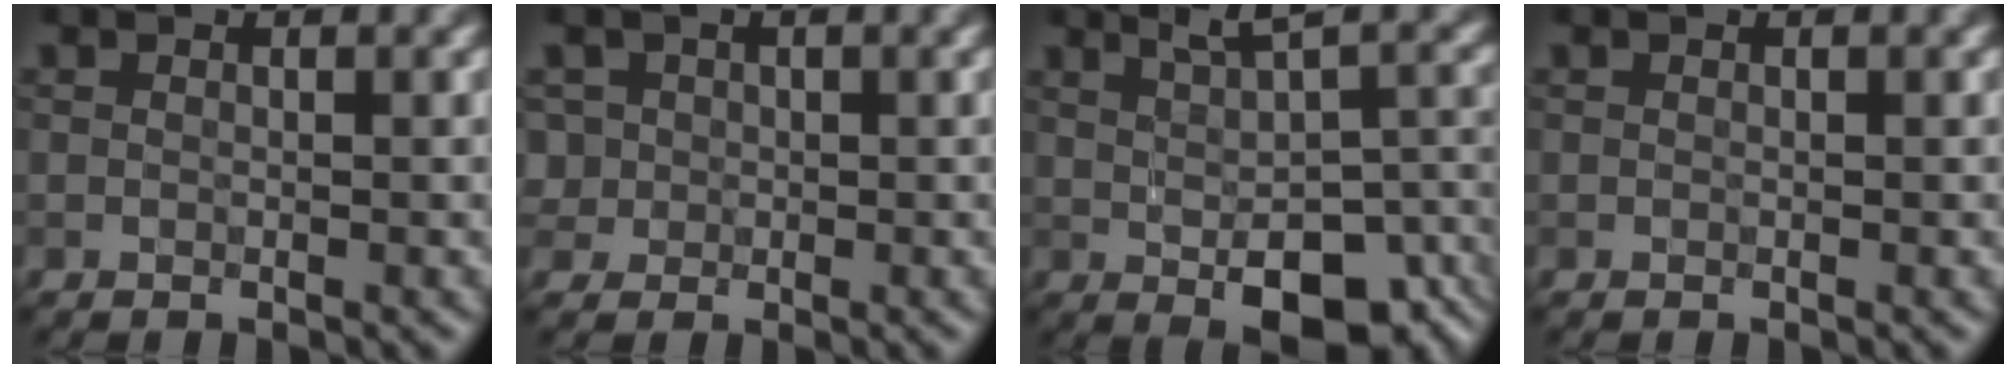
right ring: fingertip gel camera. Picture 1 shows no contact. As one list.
[{"total": 3.2, "force": [0.5, 3.0, 1.0], "torque": [-0.012, 0.018, 0.007]}, {"total": 7.9, "force": [-0.4, 2.9, 7.3], "torque": [-0.102, -0.009, 0.007]}, {"total": 0.0}]